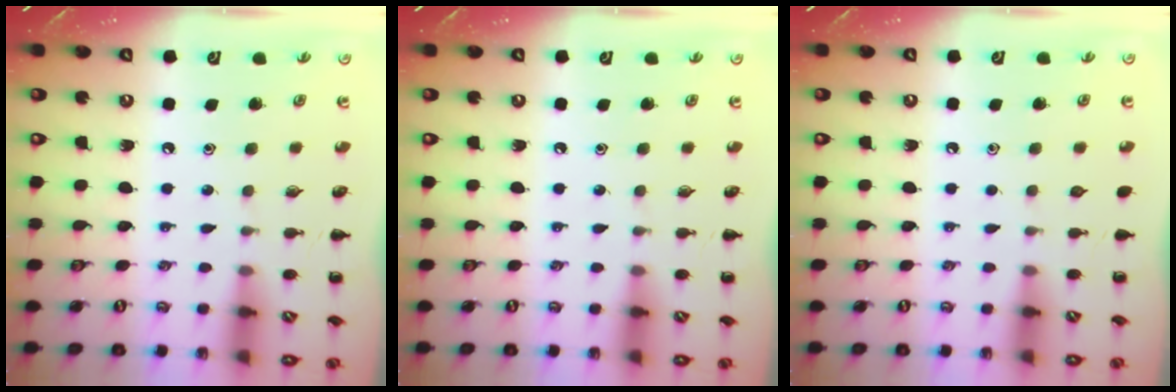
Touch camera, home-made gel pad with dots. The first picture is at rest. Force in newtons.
{"total": 0.0}
{"total": 0.0}